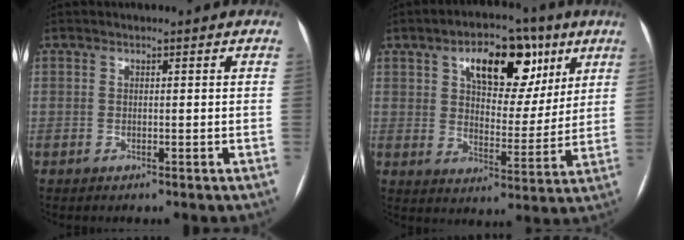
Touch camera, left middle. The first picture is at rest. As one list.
[{"total": 13.4, "force": [6.8, 6.7, 9.4], "torque": [-0.127, 0.022, 0.107]}]